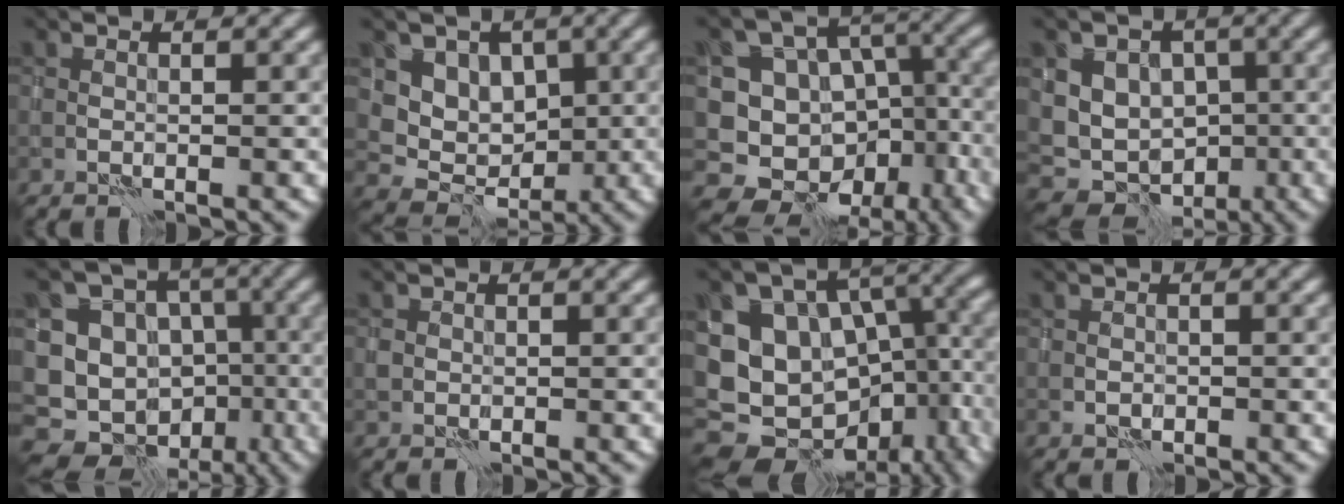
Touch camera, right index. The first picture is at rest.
{"total": 5.5, "force": [1.7, 4.7, 2.3], "torque": [-0.029, -0.008, 0.018]}
{"total": 13.3, "force": [-6.8, 10.8, 3.9], "torque": [-0.051, -0.018, -0.073]}
{"total": 9.3, "force": [-0.8, 8.2, 4.2], "torque": [-0.038, 0.022, -0.033]}
{"total": 15.9, "force": [-7.0, 13.6, 4.2], "torque": [-0.093, -0.019, -0.097]}
{"total": 1.2, "force": [0.0, 1.2, 0.2], "torque": [-0.004, -0.003, 0.000]}
{"total": 13.5, "force": [-3.7, 10.1, 8.1], "torque": [-0.153, -0.021, -0.039]}
{"total": 0.9, "force": [-0.3, 0.8, 0.2], "torque": [0.000, -0.004, -0.003]}